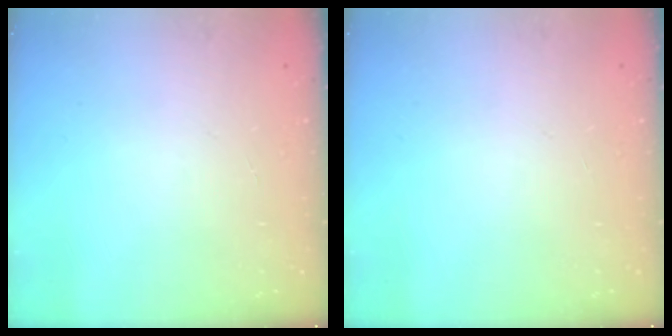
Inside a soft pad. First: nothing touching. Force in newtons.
{"total": 0.0}